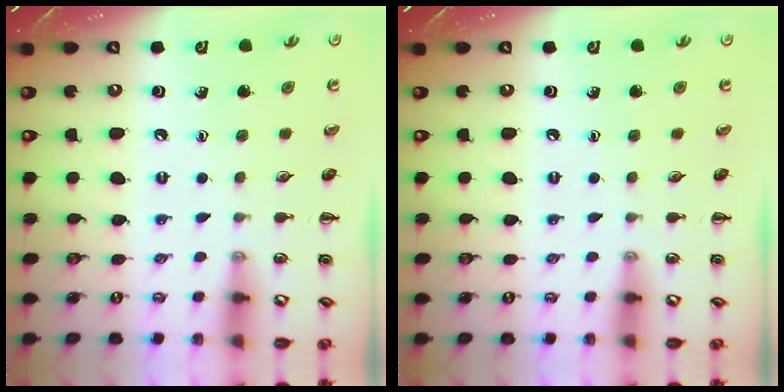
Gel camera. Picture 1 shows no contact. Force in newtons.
{"total": 0.0}